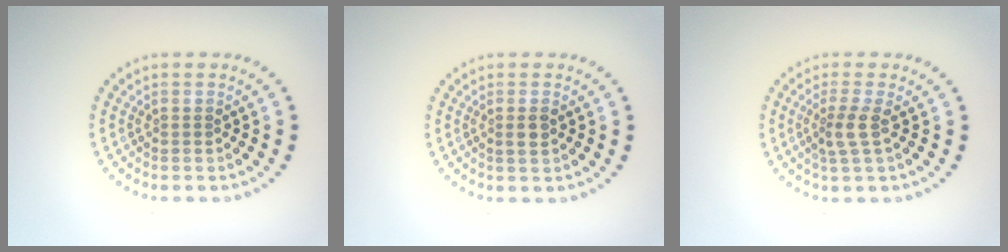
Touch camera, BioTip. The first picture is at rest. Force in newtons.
{"total": 1.1, "press": 1.0, "slide": 0.4}
{"total": 2.0, "press": 1.6, "slide": 1.3}